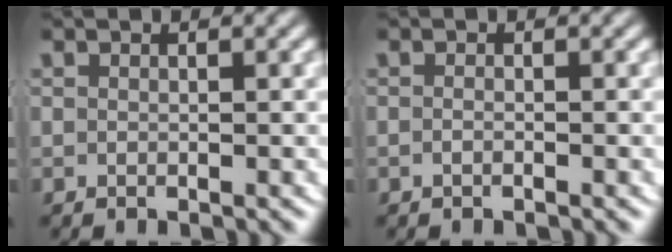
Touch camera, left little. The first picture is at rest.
{"total": 0.6, "force": [-0.6, 0.1, 0.3], "torque": [-0.010, -0.002, -0.011]}